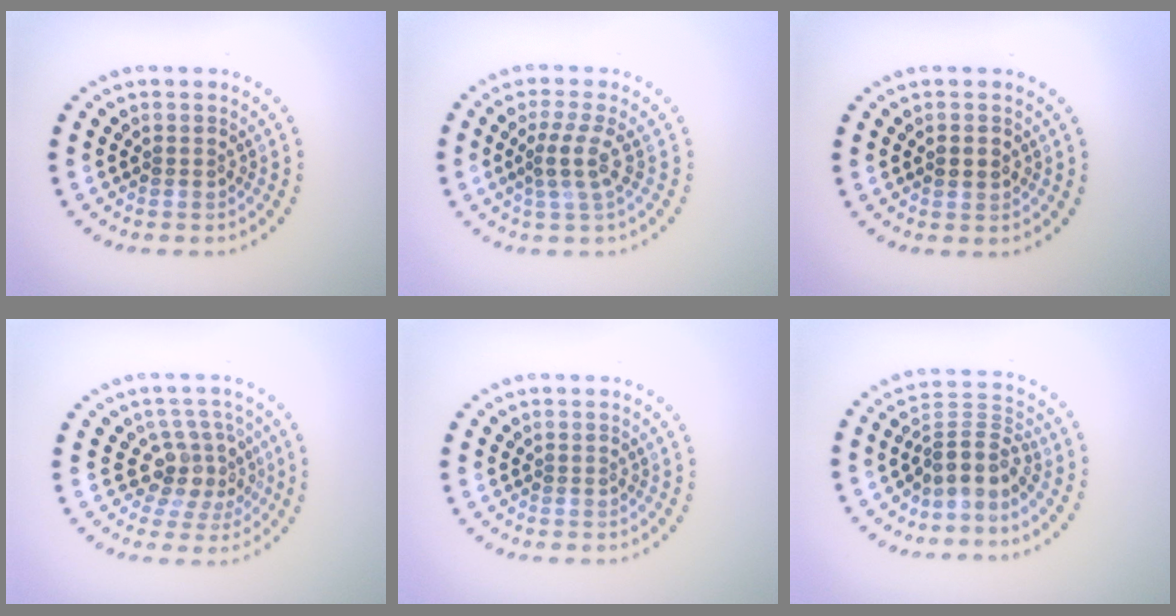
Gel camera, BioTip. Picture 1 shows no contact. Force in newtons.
{"total": 2.5, "press": 1.8, "slide": 1.7}
{"total": 2.0, "press": 2.0, "slide": 0.1}
{"total": 3.8, "press": 2.7, "slide": 2.6}
{"total": 0.0}
{"total": 3.3, "press": 2.5, "slide": 2.3}